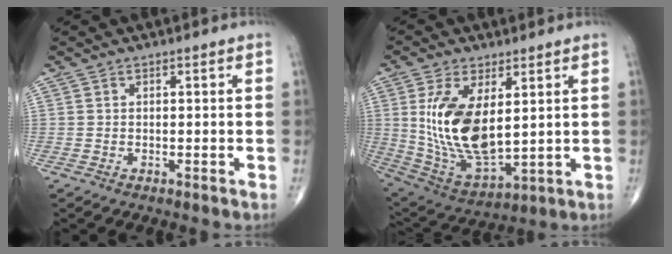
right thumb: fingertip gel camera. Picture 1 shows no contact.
{"total": 16.6, "force": [3.1, 8.2, 14.1], "torque": [-0.264, -0.022, 0.078]}